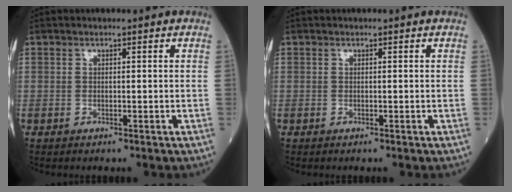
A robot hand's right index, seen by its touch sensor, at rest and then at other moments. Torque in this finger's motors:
{"motor_torque": [0.05, -0.05, 0.04, 0.00]}